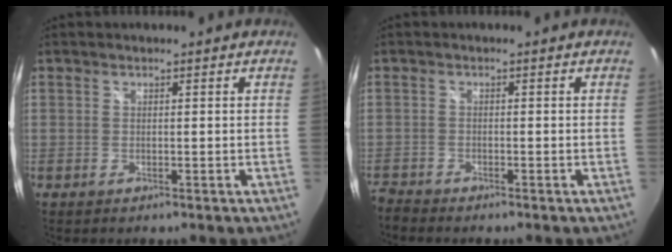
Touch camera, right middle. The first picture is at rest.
{"total": 2.7, "force": [-2.6, 0.4, 0.0], "torque": [-0.011, -0.013, -0.059]}